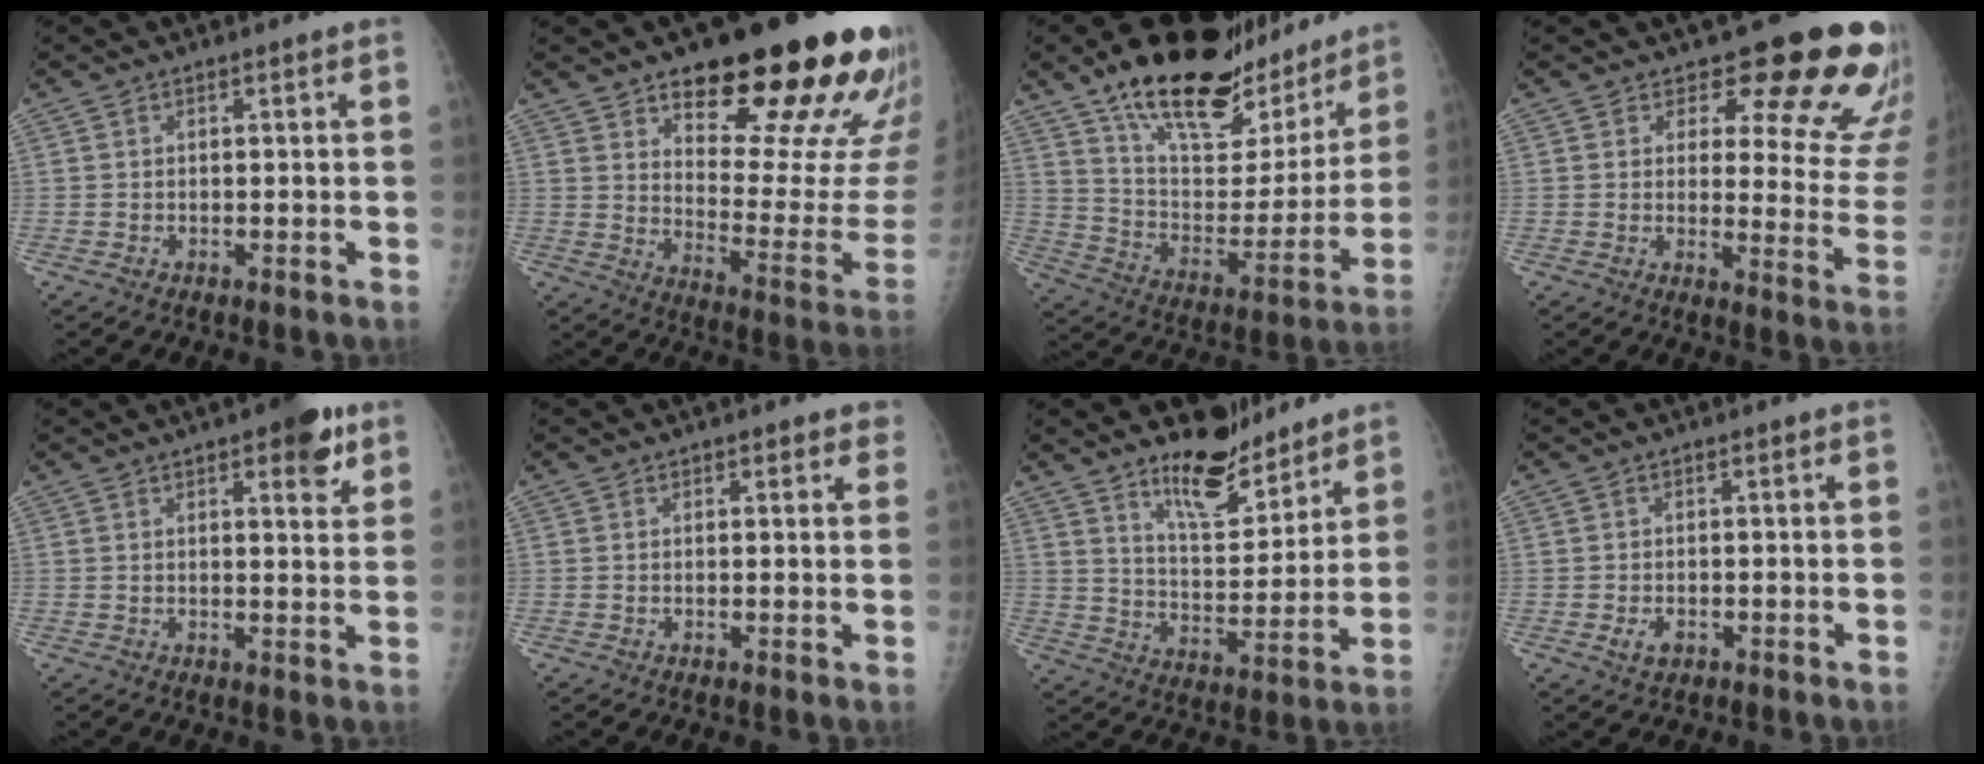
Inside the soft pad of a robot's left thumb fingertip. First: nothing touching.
{"total": 26.6, "force": [16.4, 8.7, 19.1], "torque": [-0.210, -0.089, 0.232]}
{"total": 28.3, "force": [19.7, 12.3, 16.1], "torque": [-0.209, -0.060, 0.317]}
{"total": 16.9, "force": [13.7, 5.9, 8.1], "torque": [-0.044, -0.112, 0.144]}
{"total": 7.0, "force": [4.0, 2.5, 5.2], "torque": [-0.049, -0.016, 0.045]}
{"total": 1.9, "force": [1.5, 1.0, 0.6], "torque": [0.017, -0.005, 0.011]}
{"total": 11.6, "force": [9.4, 4.1, 5.4], "torque": [-0.062, -0.080, 0.165]}
{"total": 2.2, "force": [-0.7, 1.5, 1.4], "torque": [-0.023, -0.001, -0.008]}